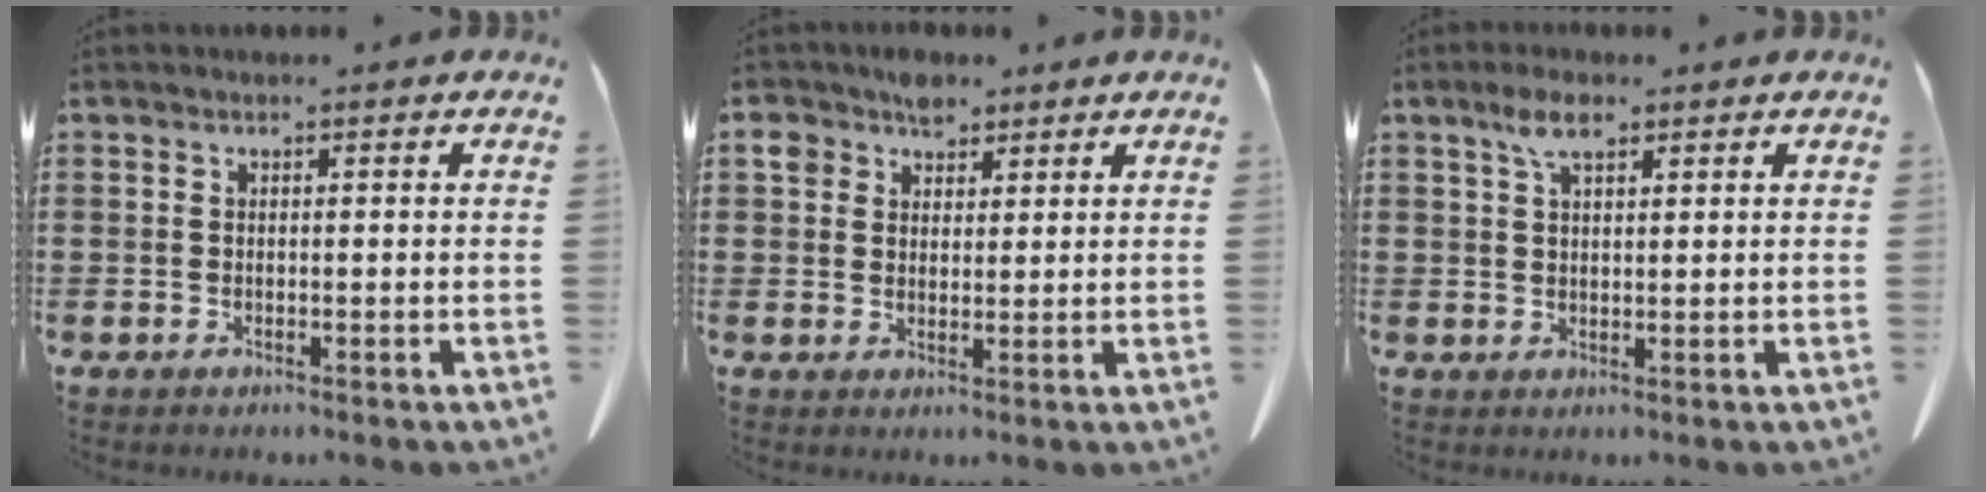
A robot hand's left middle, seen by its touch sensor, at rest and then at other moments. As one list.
[{"total": 5.0, "force": [3.4, 3.2, 1.8], "torque": [-0.044, 0.008, 0.065]}, {"total": 4.0, "force": [2.3, 1.4, 3.0], "torque": [-0.065, 0.005, 0.041]}]